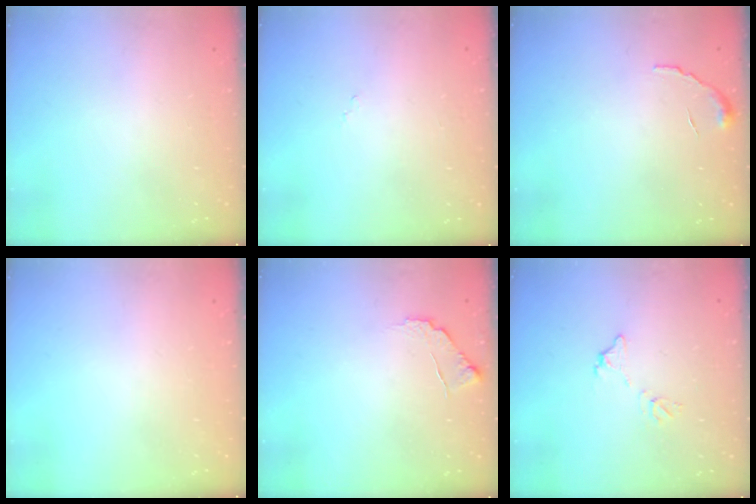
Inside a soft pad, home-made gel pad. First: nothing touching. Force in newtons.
{"total": 7.5, "press": 7.5, "slide": 0.6}
{"total": 5.0, "press": 5.0, "slide": 0.2}
{"total": 0.0}
{"total": 5.5, "press": 5.5, "slide": 0.3}
{"total": 6.6, "press": 6.6, "slide": 0.4}